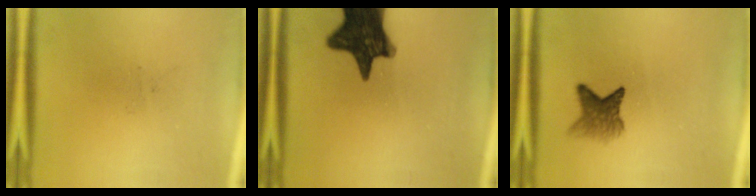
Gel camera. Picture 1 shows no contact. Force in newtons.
{"total": 14.9}
{"total": 4.4}